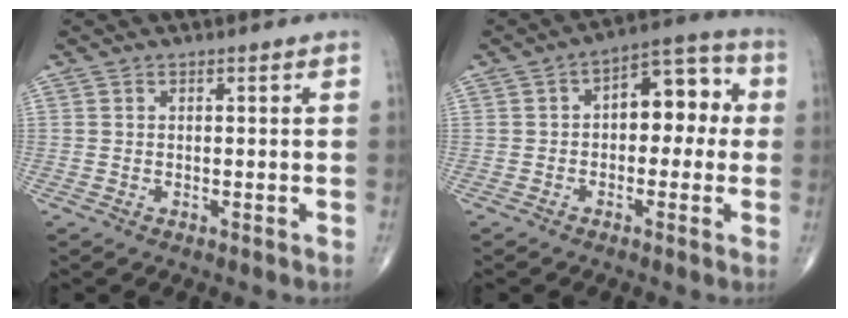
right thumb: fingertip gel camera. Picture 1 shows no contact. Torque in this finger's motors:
{"motor_torque": [-0.59, 0.57, 0.50, 0.29, 0.14]}